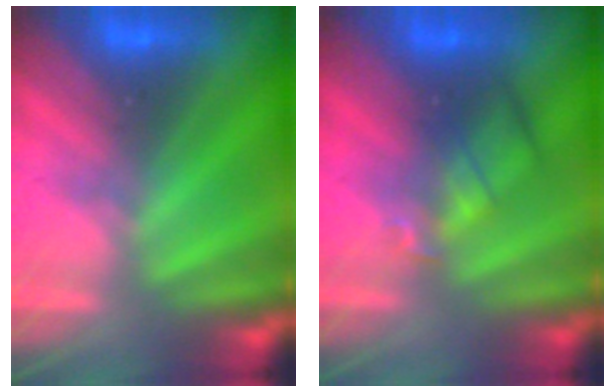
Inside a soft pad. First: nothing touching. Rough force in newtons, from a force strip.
{"total": 2.4}